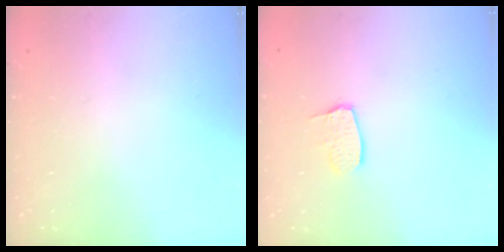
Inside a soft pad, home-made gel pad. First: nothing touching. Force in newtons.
{"total": 6.8, "press": 6.8, "slide": 0.5}